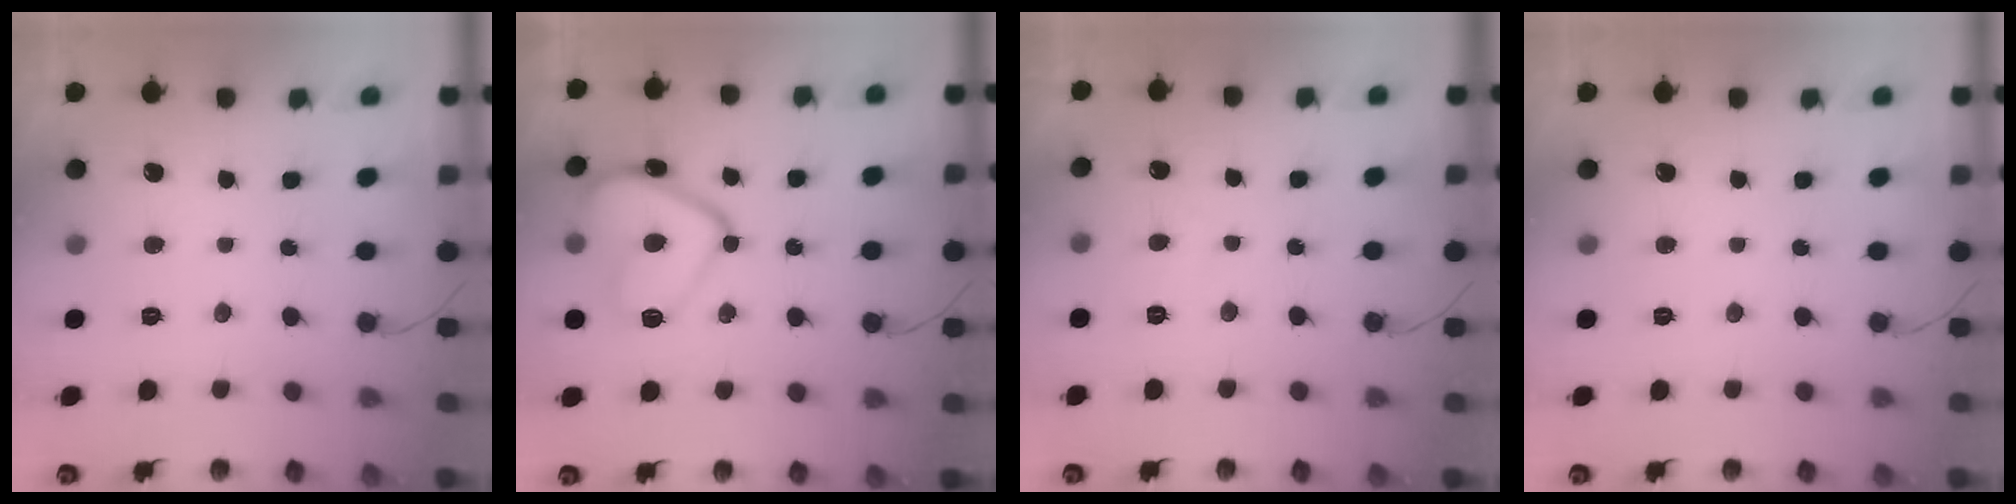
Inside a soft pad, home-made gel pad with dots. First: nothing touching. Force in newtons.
{"total": 15.3, "press": 15.3, "slide": 1.2}
{"total": 1.6, "press": 1.5, "slide": 0.6}
{"total": 0.0}